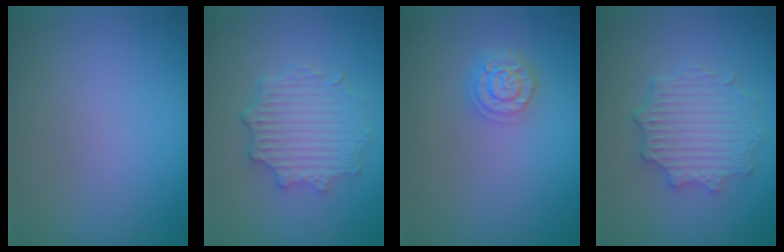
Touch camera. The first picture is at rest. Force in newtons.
{"total": 4.6, "press": 3.7, "slide": 2.7}
{"total": 2.3, "press": 1.9, "slide": 1.3}
{"total": 4.6, "press": 3.7, "slide": 2.7}